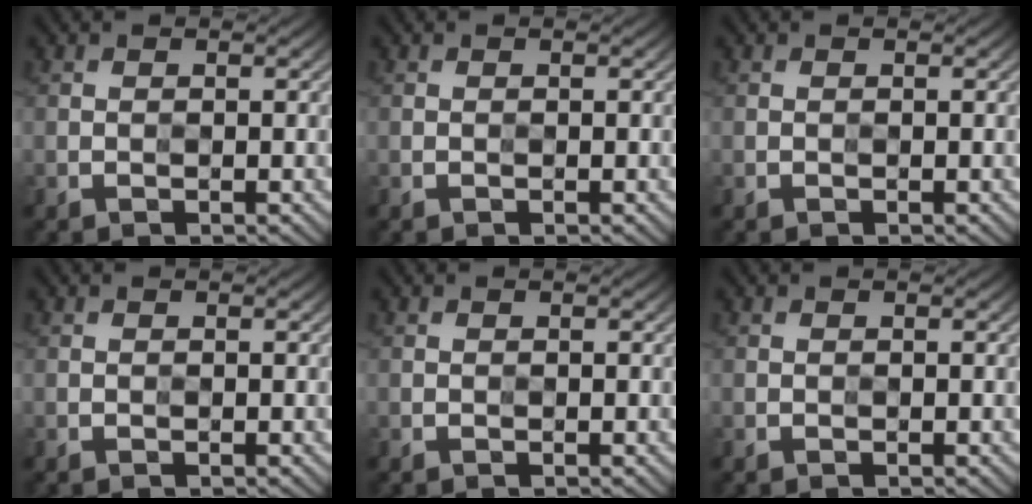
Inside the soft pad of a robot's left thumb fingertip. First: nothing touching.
{"total": 0.0}
{"total": 0.0}
{"total": 0.0}
{"total": 0.0}
{"total": 0.0}